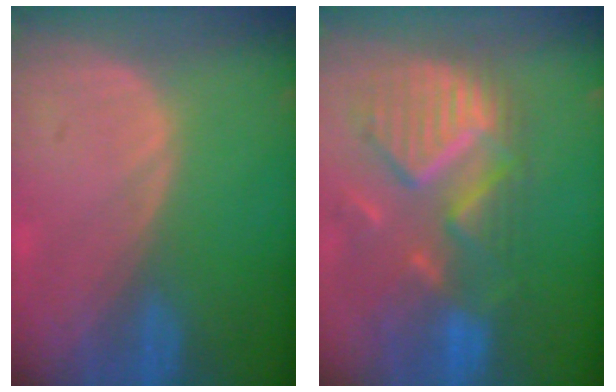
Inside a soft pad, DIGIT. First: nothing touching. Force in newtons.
{"total": 11.7, "press": 10.3, "slide": 5.6}